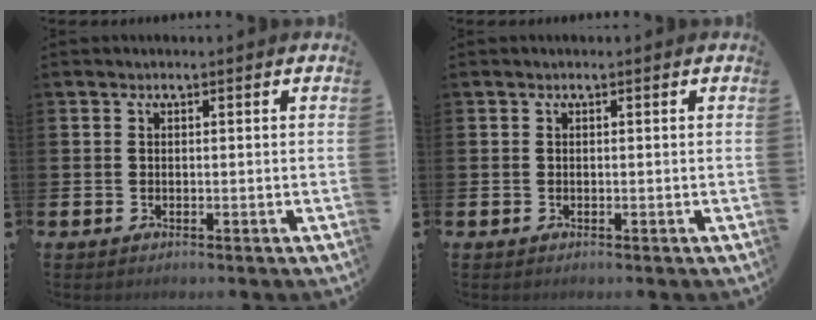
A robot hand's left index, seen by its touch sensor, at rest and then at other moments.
{"total": 0.0}